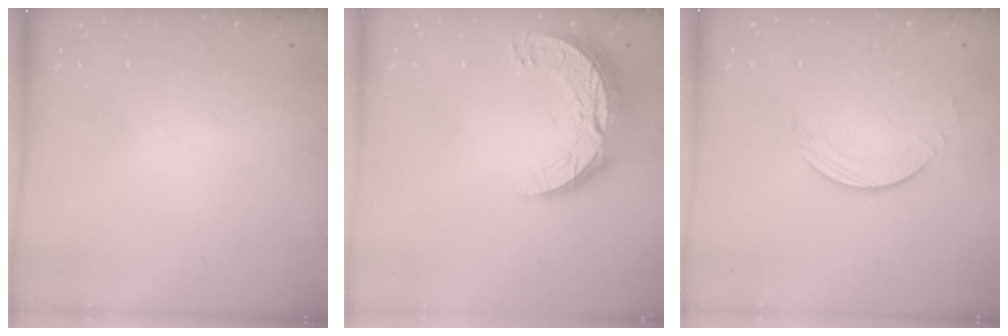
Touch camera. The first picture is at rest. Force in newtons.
{"total": 10.7, "press": 10.7, "slide": 0.7}
{"total": 1.6, "press": 1.6, "slide": 0.2}